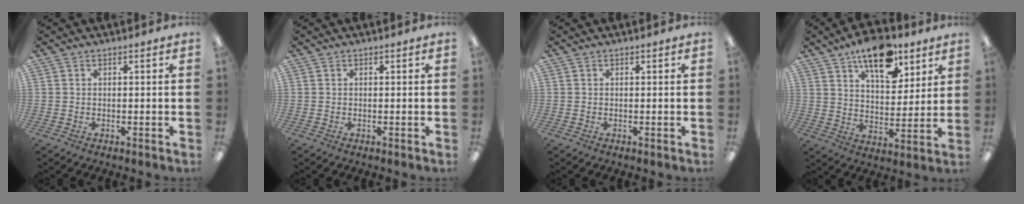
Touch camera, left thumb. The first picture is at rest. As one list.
[{"total": 0.0}, {"total": 0.0}, {"total": 15.1, "force": [10.2, 7.4, 8.4], "torque": [-0.117, -0.053, 0.176]}]